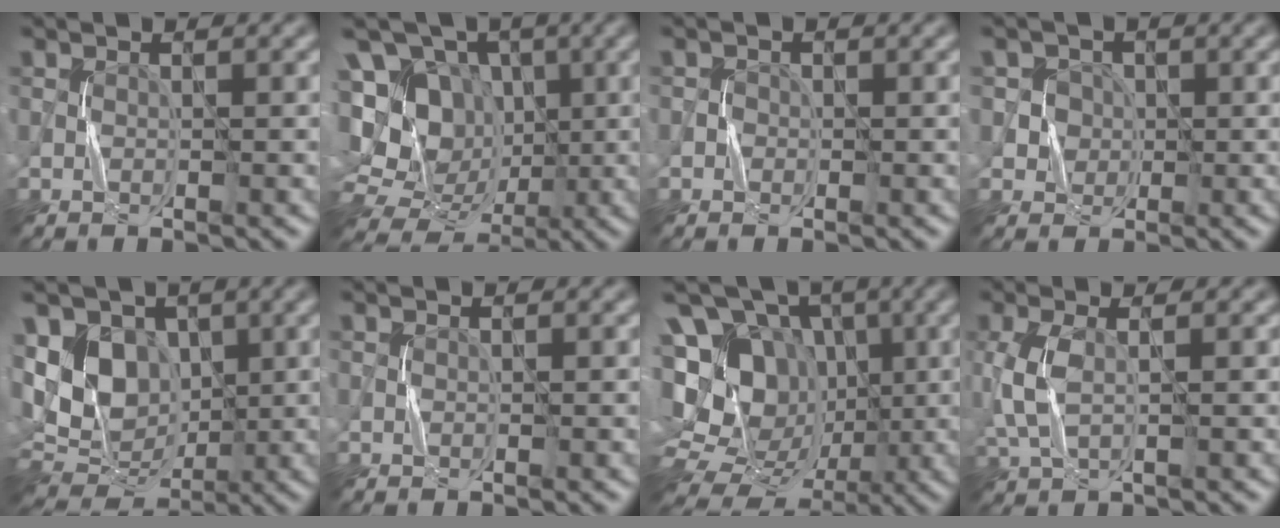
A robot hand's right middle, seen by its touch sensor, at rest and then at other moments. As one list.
[{"total": 15.2, "force": [0.8, 13.8, 6.3], "torque": [-0.163, 0.028, 0.005]}, {"total": 0.7, "force": [-0.3, 0.7, 0.0], "torque": [0.005, 0.000, -0.006]}, {"total": 3.5, "force": [0.8, 3.2, 0.9], "torque": [-0.004, 0.012, 0.011]}, {"total": 9.4, "force": [1.2, 7.2, 5.9], "torque": [-0.118, 0.004, 0.027]}, {"total": 0.0}, {"total": 17.4, "force": [1.8, 14.9, 8.9], "torque": [-0.202, 0.044, 0.024]}, {"total": 3.3, "force": [0.3, 1.3, 3.0], "torque": [-0.086, 0.001, 0.006]}]